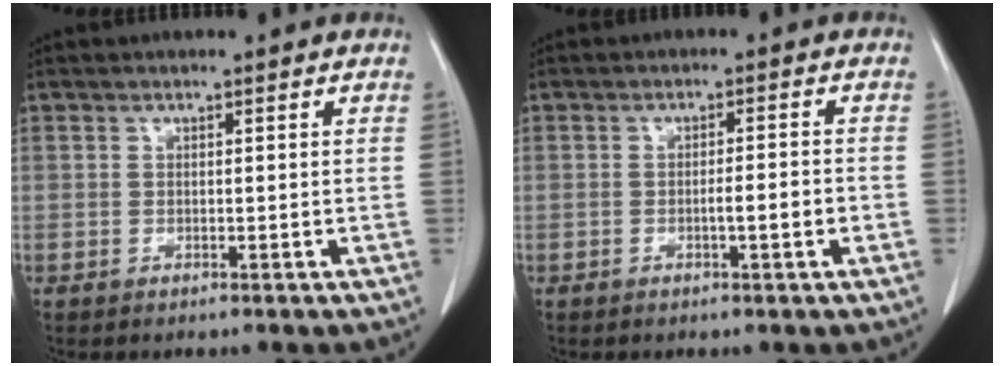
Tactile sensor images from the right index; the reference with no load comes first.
{"total": 3.0, "force": [-1.0, 0.2, 2.8], "torque": [-0.046, 0.000, -0.015]}